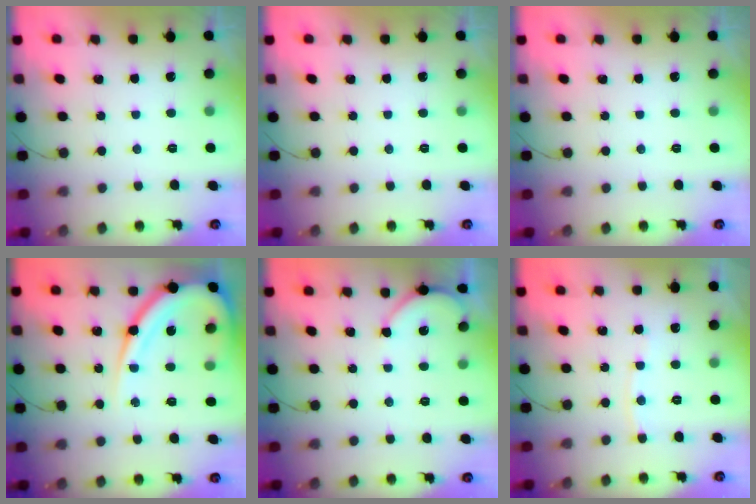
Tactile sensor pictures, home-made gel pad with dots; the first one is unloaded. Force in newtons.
{"total": 0.0}
{"total": 0.0}
{"total": 15.5, "press": 15.4, "slide": 1.2}
{"total": 4.6, "press": 4.6, "slide": 0.5}
{"total": 5.1, "press": 5.1, "slide": 0.6}